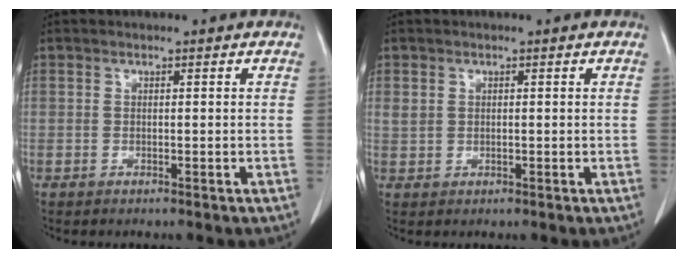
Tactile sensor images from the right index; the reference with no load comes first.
{"total": 1.5, "force": [0.6, 1.2, 0.6], "torque": [-0.014, 0.007, 0.016]}